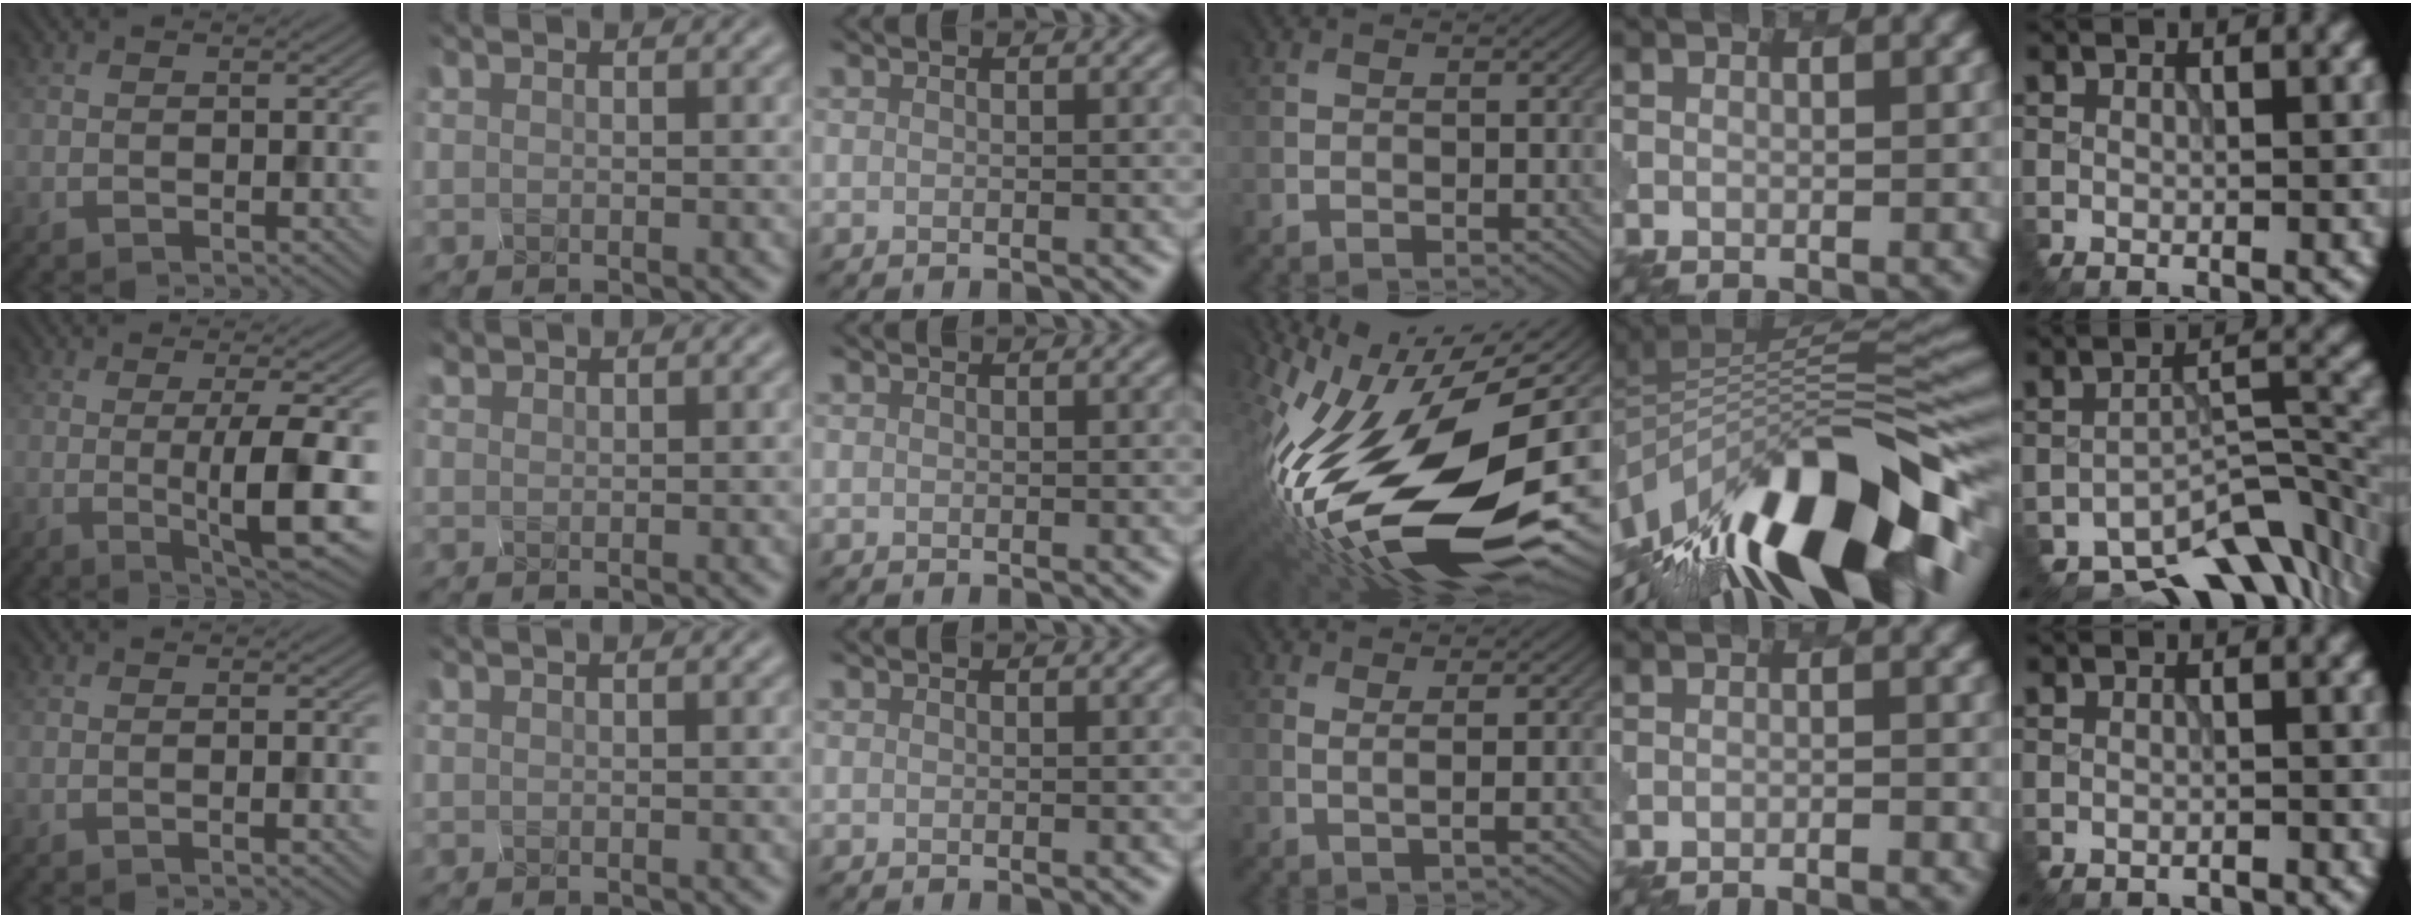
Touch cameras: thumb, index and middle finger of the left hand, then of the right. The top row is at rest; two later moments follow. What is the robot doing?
{"motion": "disassemble", "object": "battery cover"}